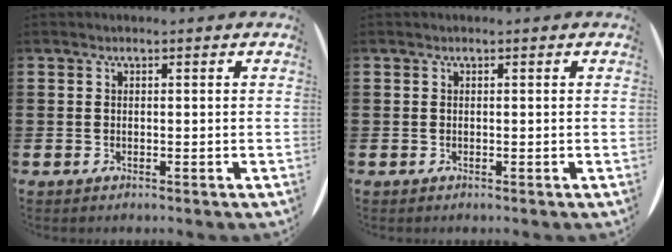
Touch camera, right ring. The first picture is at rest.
{"total": 0.0}